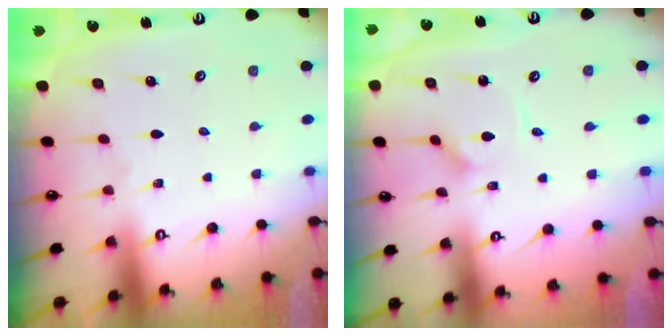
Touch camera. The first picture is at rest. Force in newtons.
{"total": 2.7, "press": 2.6, "slide": 0.4}